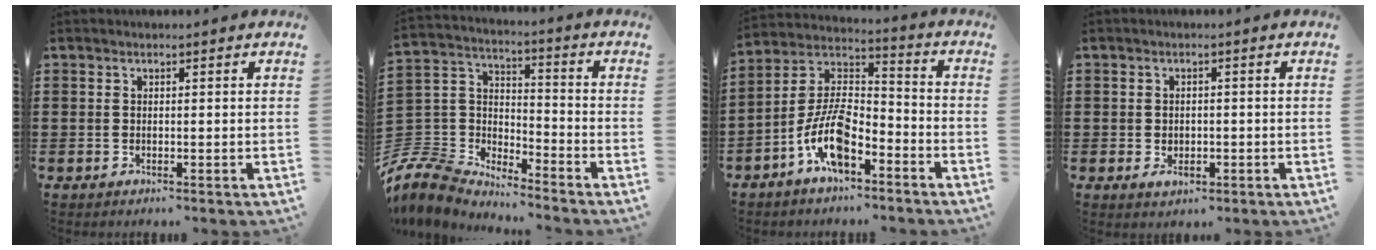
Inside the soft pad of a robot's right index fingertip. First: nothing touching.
{"total": 7.0, "force": [-6.3, 2.9, 0.9], "torque": [-0.071, -0.014, -0.137]}
{"total": 10.1, "force": [-5.6, 4.0, 7.3], "torque": [-0.169, -0.005, -0.110]}
{"total": 1.8, "force": [-0.7, 1.3, 1.2], "torque": [-0.024, 0.001, -0.014]}